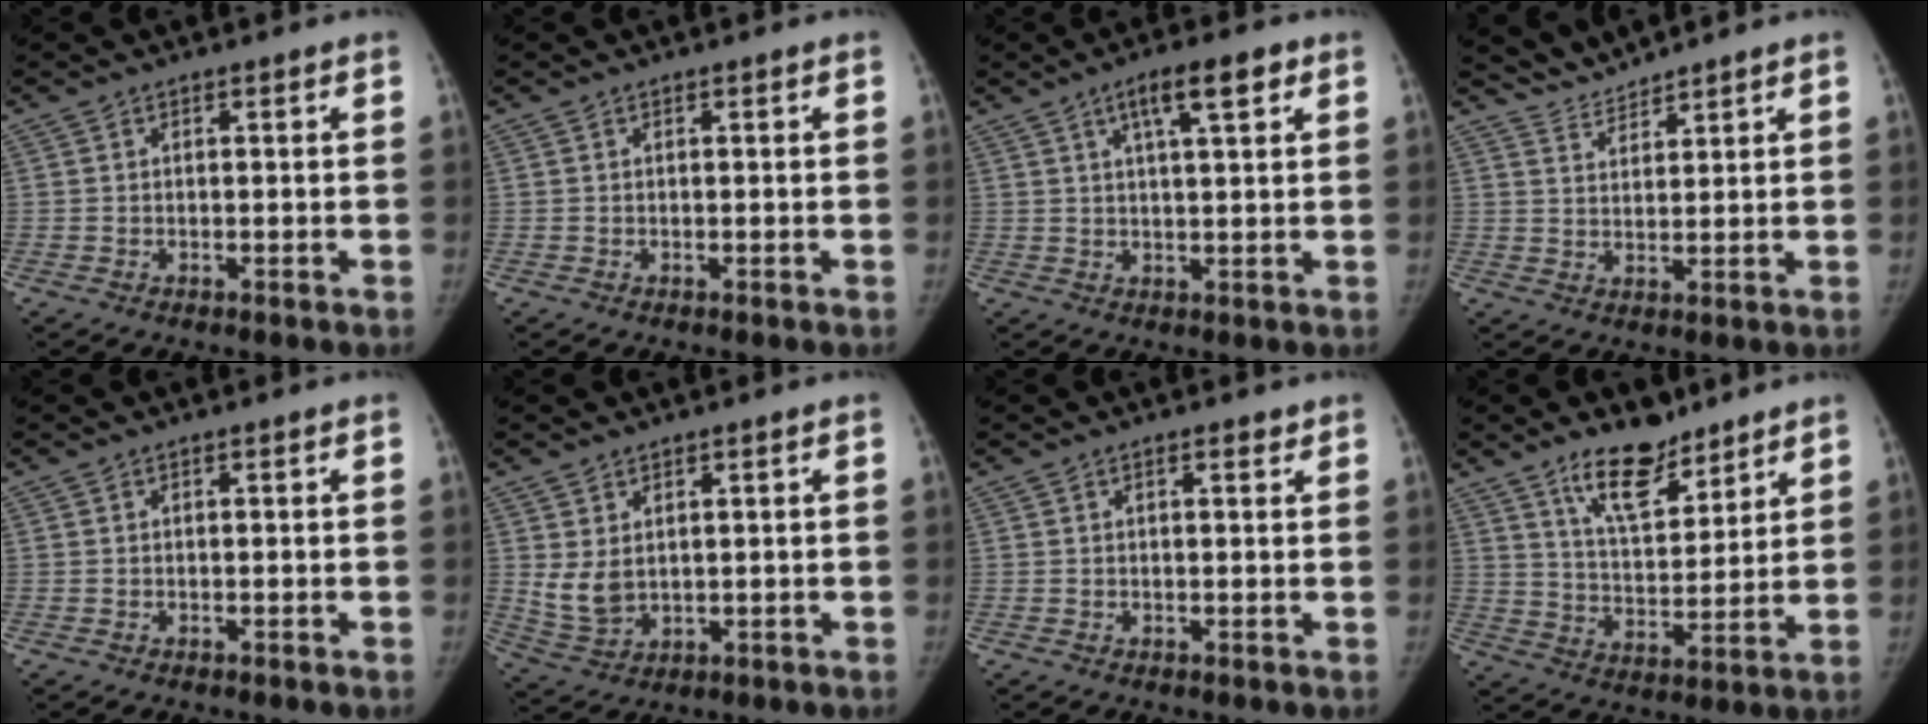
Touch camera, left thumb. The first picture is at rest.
{"total": 0.0}
{"total": 7.2, "force": [3.6, 1.9, 6.0], "torque": [-0.091, -0.003, 0.056]}
{"total": 3.6, "force": [3.6, -0.2, -0.5], "torque": [0.013, -0.018, 0.075]}
{"total": 0.0}
{"total": 5.5, "force": [1.6, 3.6, 3.9], "torque": [-0.070, -0.014, 0.046]}
{"total": 1.4, "force": [0.9, 0.5, 0.9], "torque": [-0.009, -0.004, 0.012]}
{"total": 11.9, "force": [8.6, 5.0, 6.5], "torque": [-0.083, -0.066, 0.154]}